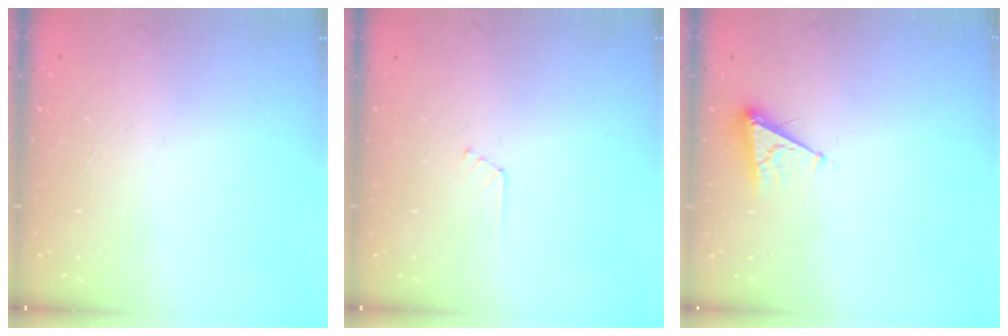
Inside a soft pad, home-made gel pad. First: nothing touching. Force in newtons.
{"total": 4.9, "press": 4.9, "slide": 0.5}
{"total": 5.4, "press": 5.3, "slide": 0.6}